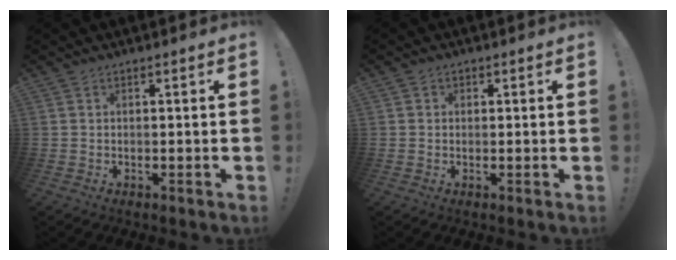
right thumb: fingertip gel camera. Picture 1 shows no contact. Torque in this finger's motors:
{"motor_torque": [0.10, -0.07, -0.12, 0.01, 0.07]}